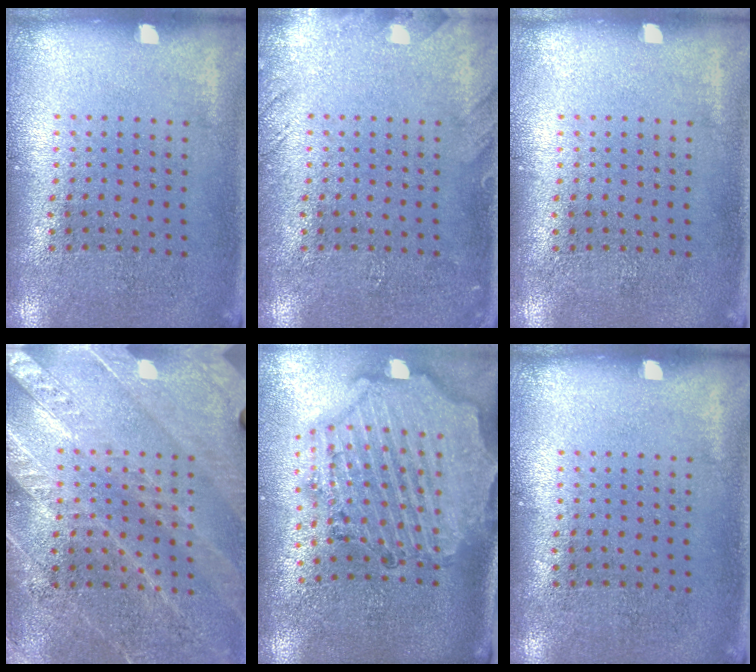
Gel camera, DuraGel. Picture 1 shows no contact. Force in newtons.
{"total": 1.5, "press": 1.5, "slide": 0.2}
{"total": 0.0}
{"total": 3.1, "press": 2.8, "slide": 1.2}
{"total": 2.7, "press": 2.4, "slide": 1.1}
{"total": 0.0}